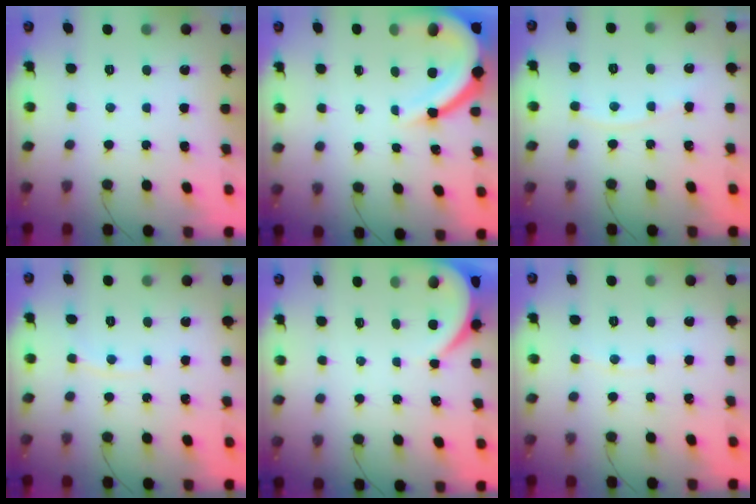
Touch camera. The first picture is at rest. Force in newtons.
{"total": 14.0, "press": 13.9, "slide": 1.3}
{"total": 3.3, "press": 3.2, "slide": 0.4}
{"total": 4.1, "press": 4.1, "slide": 0.4}
{"total": 3.9, "press": 3.9, "slide": 0.5}
{"total": 3.6, "press": 3.6, "slide": 0.5}